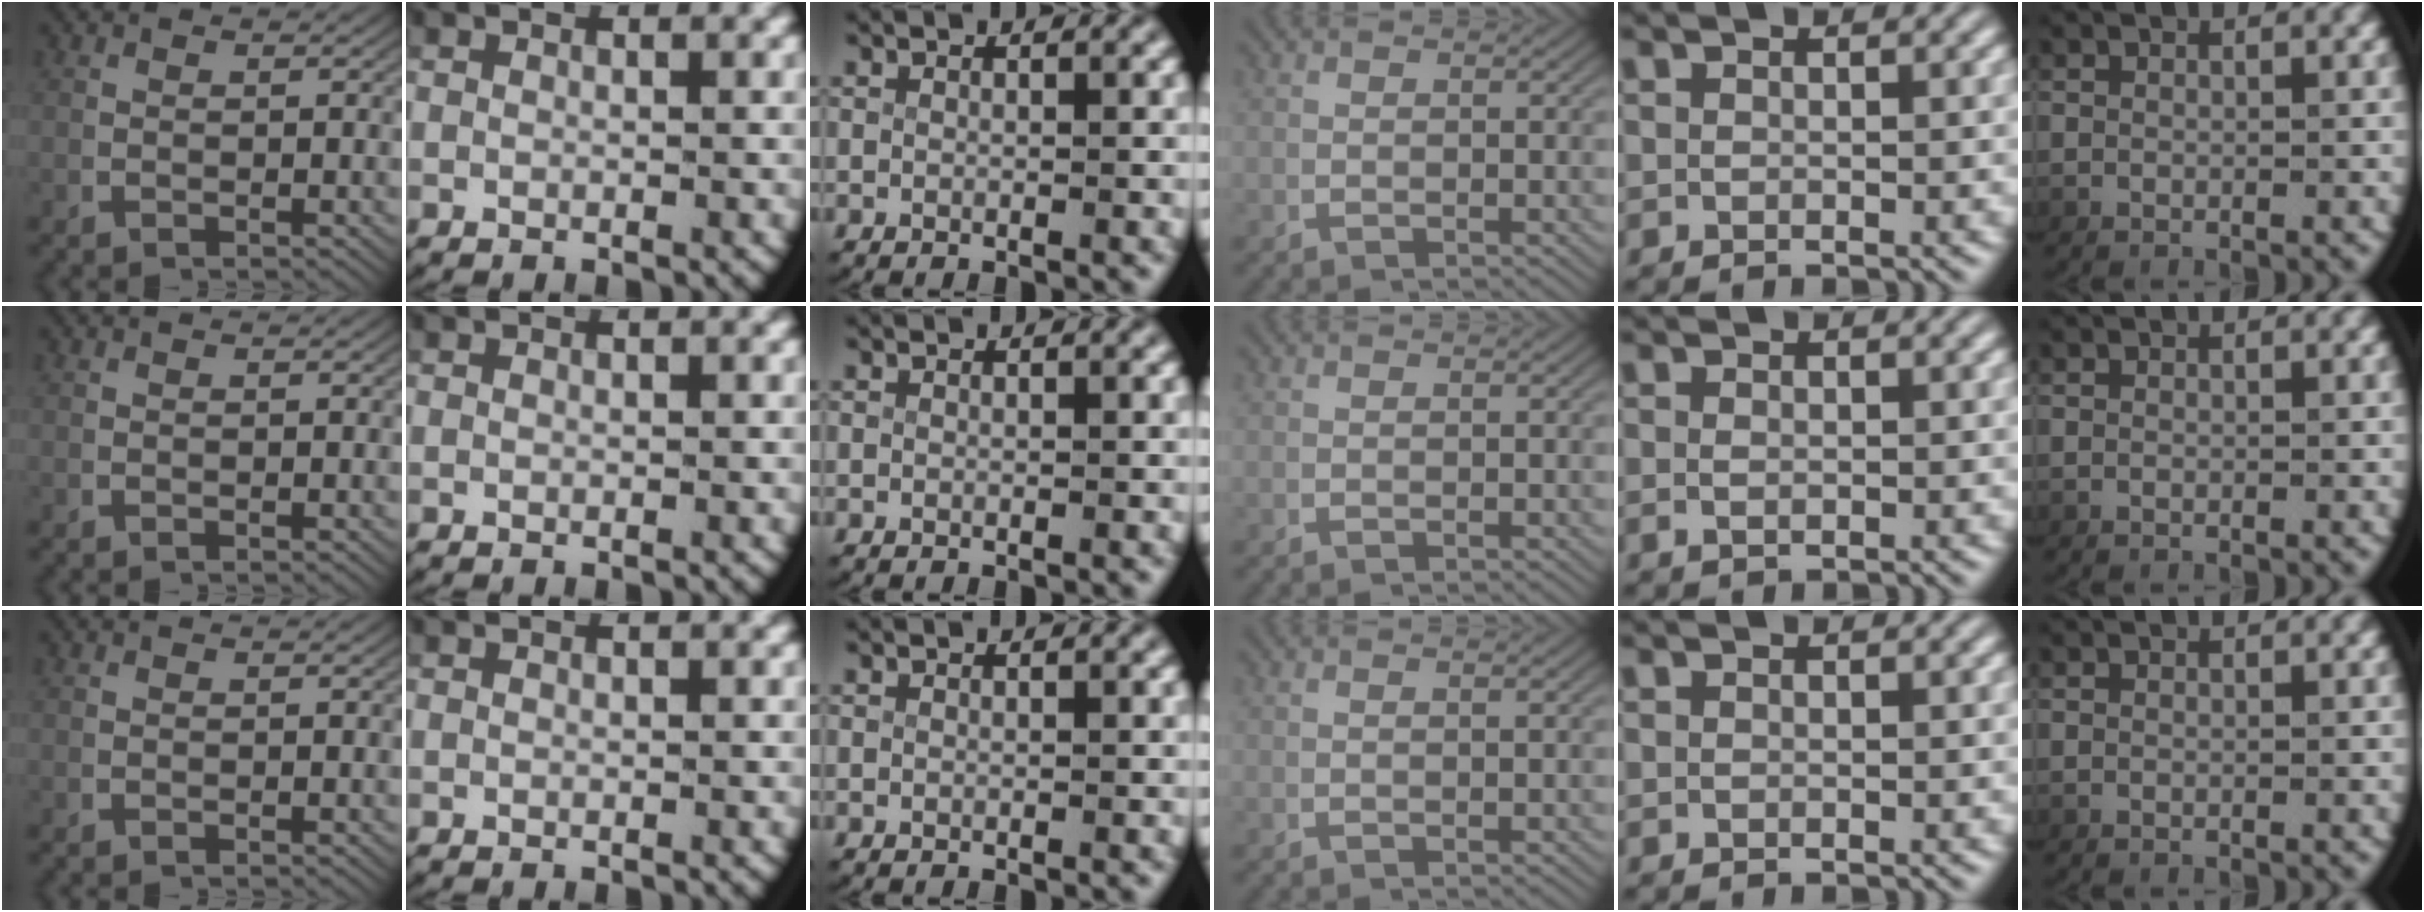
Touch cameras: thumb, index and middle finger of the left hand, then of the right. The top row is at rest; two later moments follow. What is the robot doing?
{"motion": "lift_and_place", "object": "coat"}